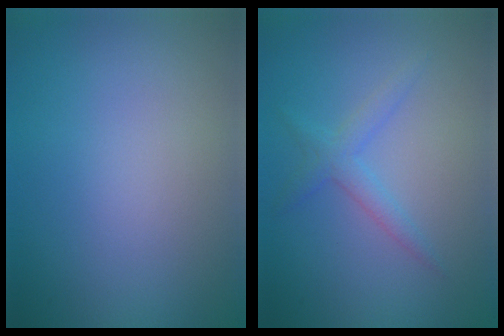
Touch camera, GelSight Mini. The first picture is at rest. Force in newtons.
{"total": 1.9, "press": 1.9, "slide": 0.0}